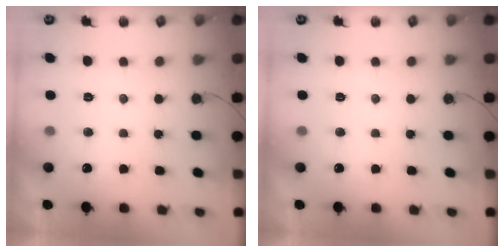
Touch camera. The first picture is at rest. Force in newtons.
{"total": 0.0}